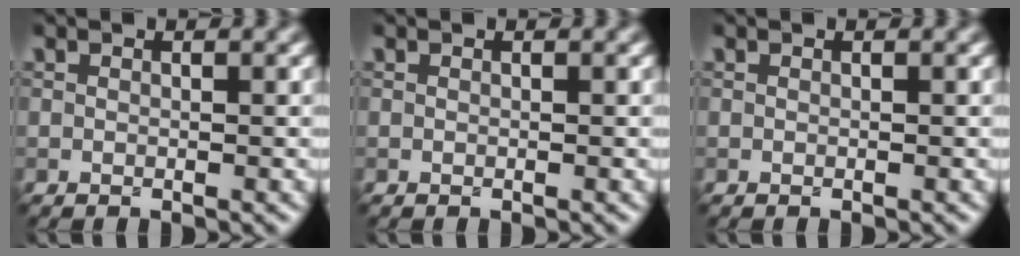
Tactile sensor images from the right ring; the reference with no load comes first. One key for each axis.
{"total": 0.0}
{"total": 0.0}